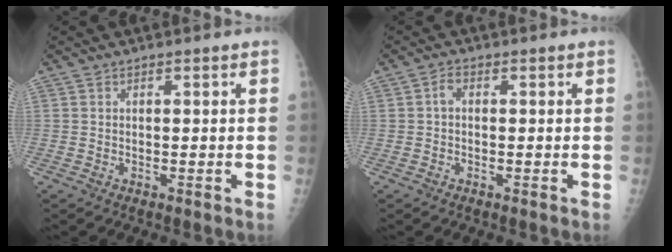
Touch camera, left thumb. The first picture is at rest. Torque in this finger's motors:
{"motor_torque": [0.52, -0.02, 0.12, -0.08, 0.01]}